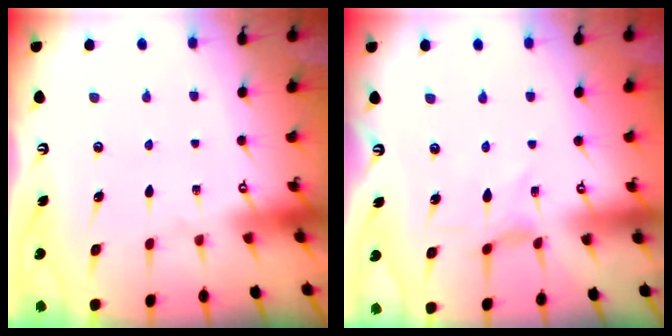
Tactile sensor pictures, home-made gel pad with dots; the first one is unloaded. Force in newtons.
{"total": 0.6, "press": 0.6, "slide": 0.2}